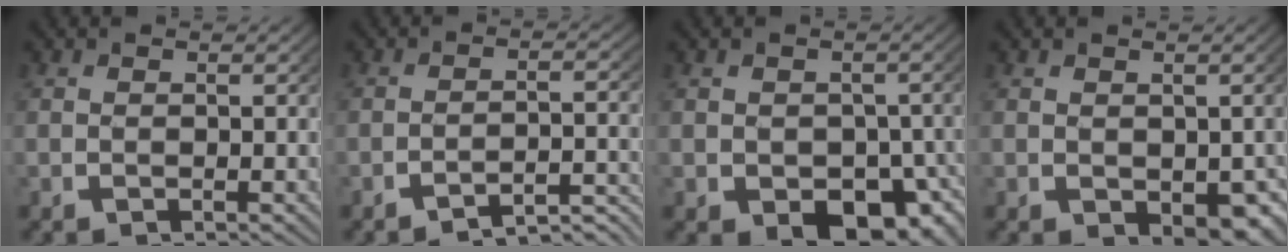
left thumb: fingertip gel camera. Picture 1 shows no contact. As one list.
[{"total": 5.6, "force": [-4.7, 1.7, 2.6], "torque": [-0.033, -0.011, -0.070]}, {"total": 7.6, "force": [-2.6, 5.1, 5.0], "torque": [-0.077, -0.045, -0.016]}, {"total": 3.5, "force": [-0.4, 2.5, 2.5], "torque": [-0.030, -0.025, 0.013]}]